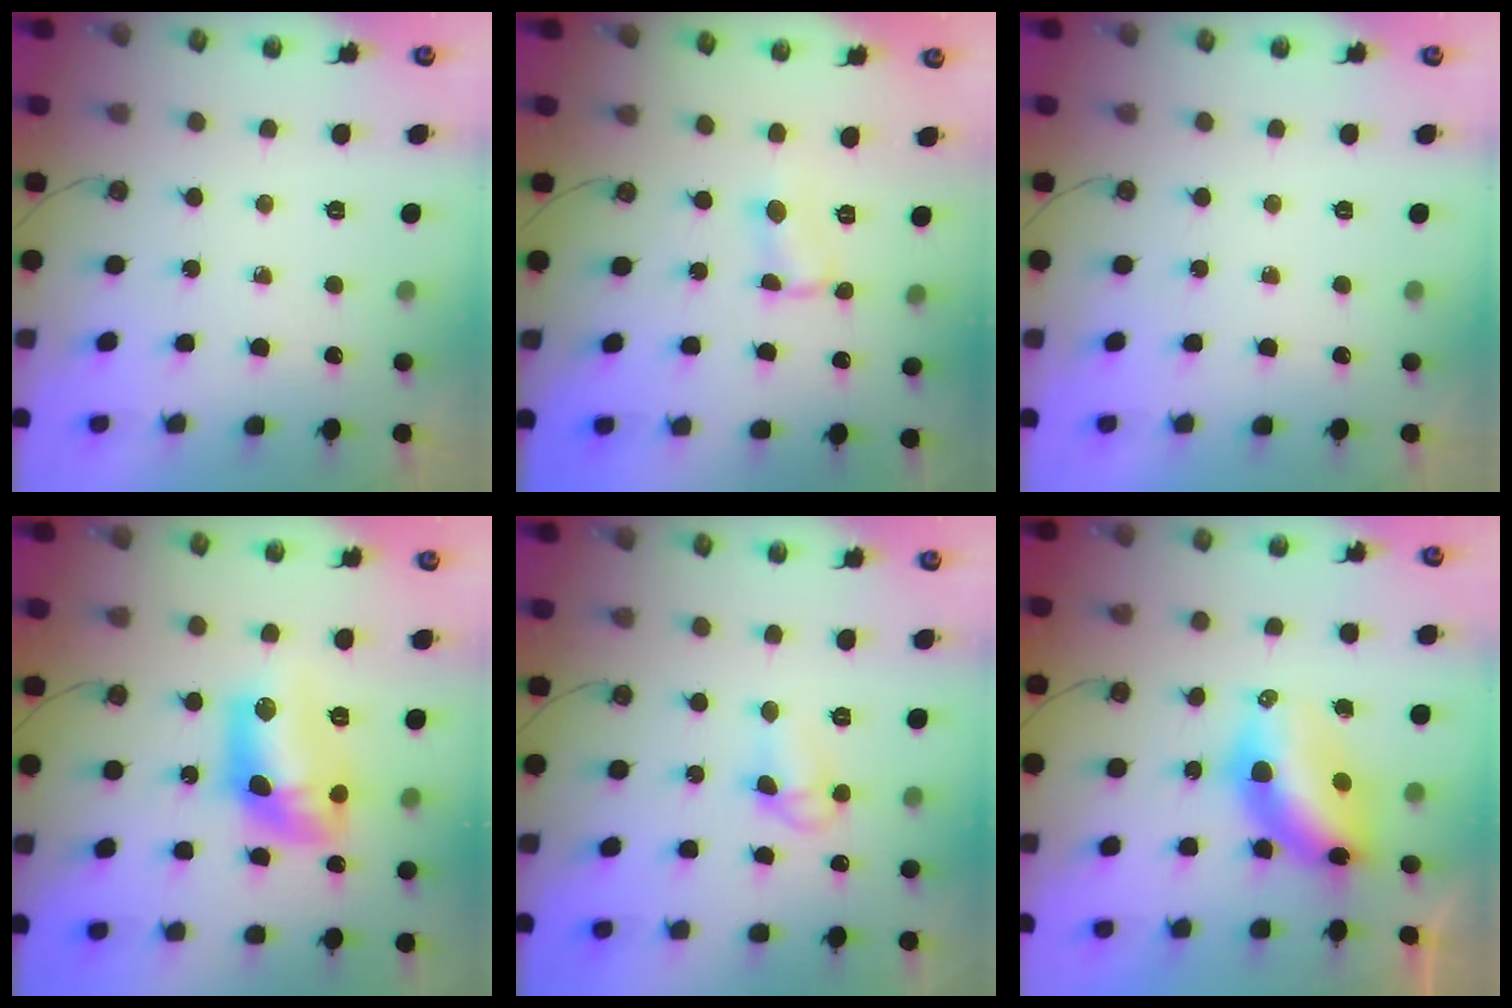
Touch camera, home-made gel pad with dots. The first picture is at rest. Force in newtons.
{"total": 0.7, "press": 0.7, "slide": 0.1}
{"total": 0.0}
{"total": 12.2, "press": 12.2, "slide": 0.7}
{"total": 6.7, "press": 6.7, "slide": 0.6}
{"total": 9.0, "press": 9.0, "slide": 0.5}